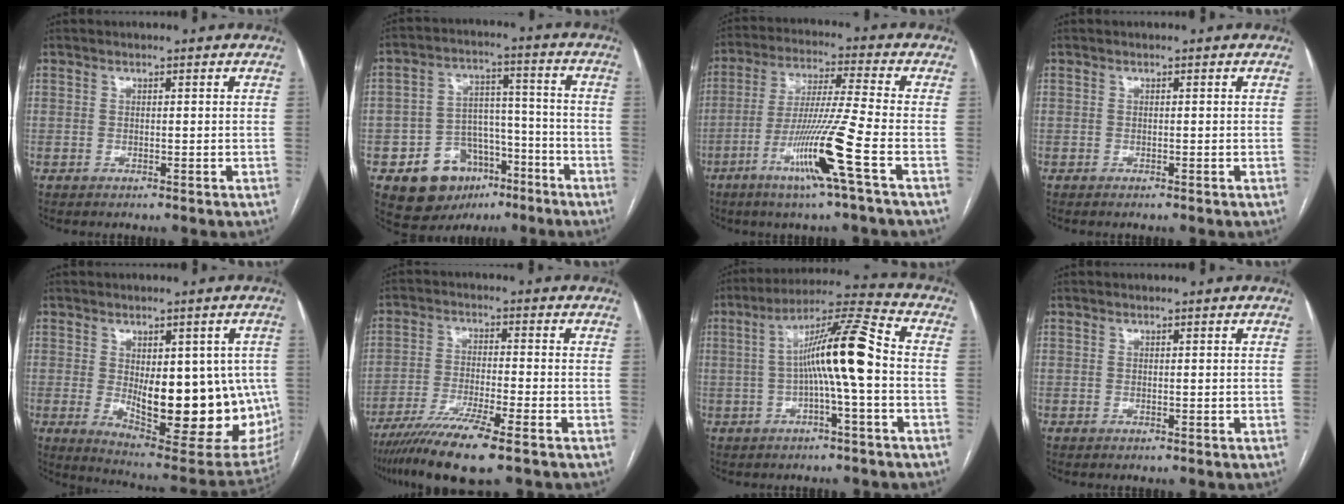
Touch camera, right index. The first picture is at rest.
{"total": 11.9, "force": [-6.4, 8.5, 5.2], "torque": [-0.081, 0.033, -0.093]}
{"total": 12.7, "force": [-5.3, -2.0, 11.4], "torque": [-0.222, -0.020, -0.103]}
{"total": 0.0}
{"total": 20.0, "force": [-1.5, 7.9, 18.3], "torque": [-0.196, -0.002, 0.008]}
{"total": 11.0, "force": [-7.7, -0.2, 7.9], "torque": [-0.143, -0.028, -0.132]}
{"total": 11.4, "force": [-0.8, -0.2, 11.3], "torque": [-0.195, 0.024, -0.019]}
{"total": 0.0}